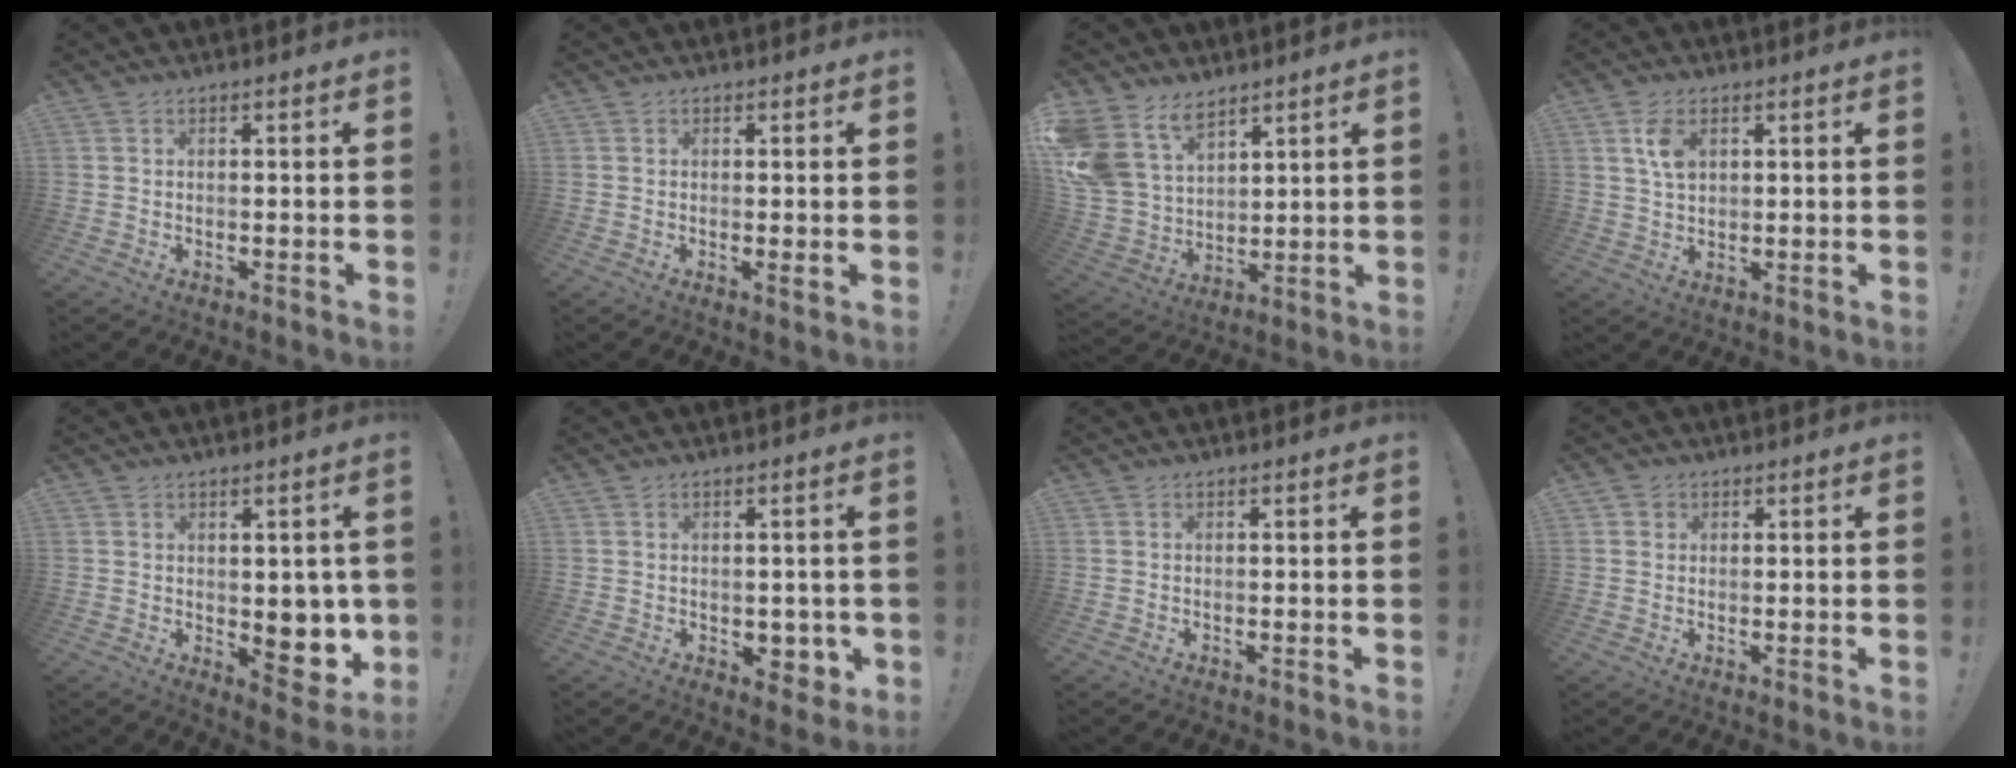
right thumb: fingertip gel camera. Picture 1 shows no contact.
{"total": 1.2, "force": [0.3, 0.1, 1.2], "torque": [-0.009, -0.007, 0.002]}
{"total": 14.4, "force": [9.5, 9.1, 6.0], "torque": [-0.137, -0.064, 0.187]}
{"total": 6.4, "force": [2.5, 3.7, 4.6], "torque": [-0.075, -0.003, 0.046]}
{"total": 9.5, "force": [0.2, 6.5, 6.9], "torque": [-0.053, -0.020, 0.016]}
{"total": 4.8, "force": [-0.4, 3.8, 2.9], "torque": [-0.018, 0.002, -0.003]}
{"total": 0.0}
{"total": 1.7, "force": [0.9, 1.5, 0.2], "torque": [0.003, -0.002, 0.015]}